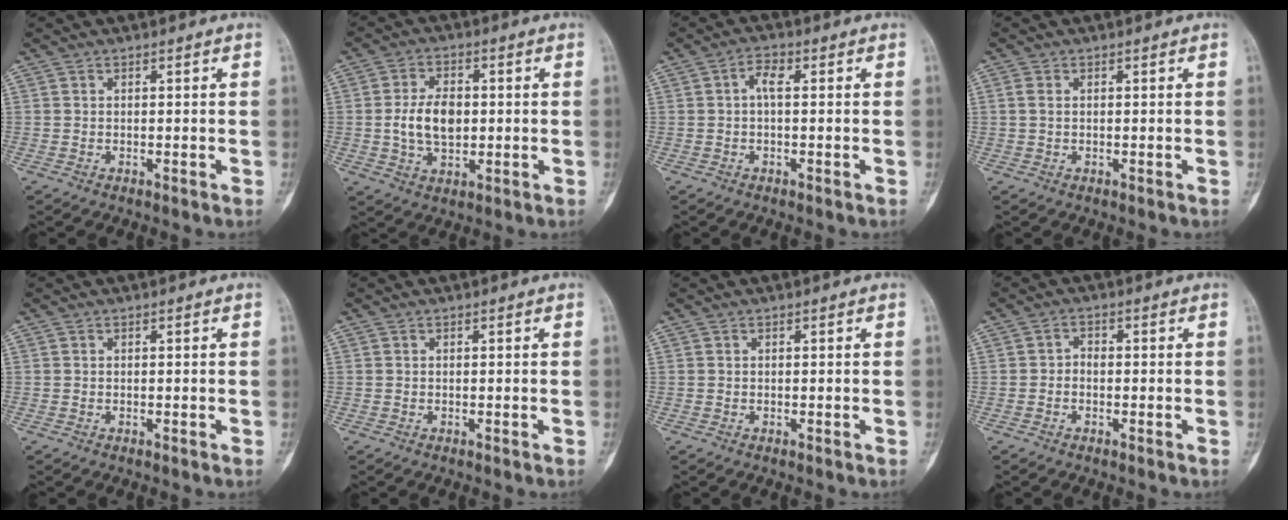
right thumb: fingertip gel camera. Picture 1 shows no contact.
{"total": 8.4, "force": [0.0, 5.3, 6.5], "torque": [-0.110, 0.004, 0.001]}
{"total": 3.0, "force": [0.2, 1.3, 2.7], "torque": [-0.050, 0.010, -0.003]}
{"total": 1.5, "force": [0.3, 1.0, 1.1], "torque": [-0.027, 0.001, 0.006]}
{"total": 0.0}
{"total": 0.0}
{"total": 0.0}
{"total": 1.7, "force": [-0.5, 1.3, 0.9], "torque": [-0.007, 0.007, -0.014]}